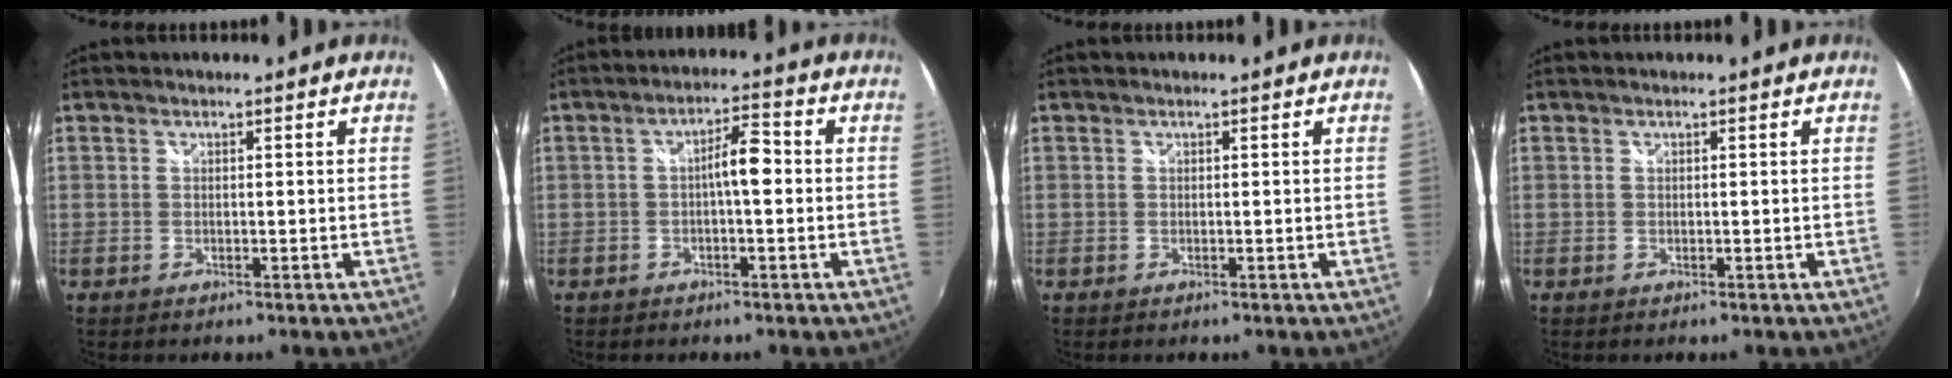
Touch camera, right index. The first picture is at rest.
{"total": 4.8, "force": [-0.4, 1.1, 4.7], "torque": [-0.077, 0.012, -0.007]}
{"total": 0.0}
{"total": 0.0}